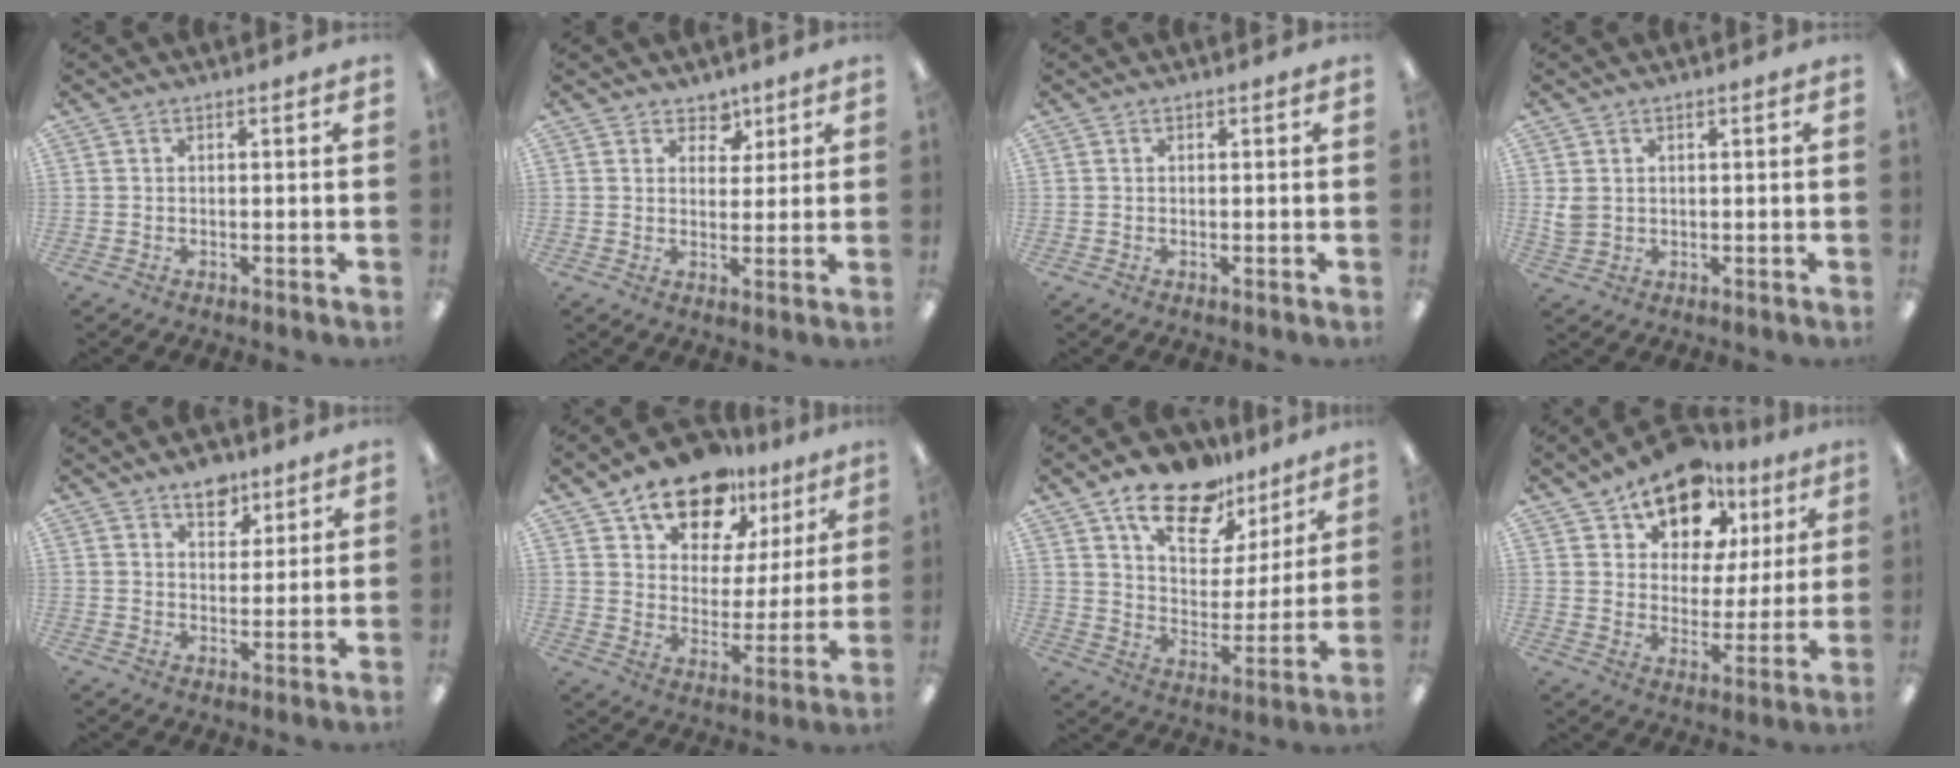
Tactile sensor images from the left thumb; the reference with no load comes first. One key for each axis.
{"total": 4.8, "fx": 3.2, "fy": 3.4, "fz": 1.0, "tx": -0.002, "ty": -0.017, "tz": 0.054}
{"total": 0.0}
{"total": 2.9, "fx": 1.0, "fy": 2.4, "fz": 1.3, "tx": -0.018, "ty": 0.000, "tz": 0.019}
{"total": 7.0, "fx": 5.1, "fy": 4.0, "fz": 2.5, "tx": -0.018, "ty": -0.028, "tz": 0.087}
{"total": 15.7, "fx": 12.1, "fy": 8.1, "fz": 5.8, "tx": -0.094, "ty": -0.077, "tz": 0.218}
{"total": 17.3, "fx": 12.1, "fy": 8.8, "fz": 8.5, "tx": -0.137, "ty": -0.068, "tz": 0.213}
{"total": 15.4, "fx": 11.5, "fy": 8.4, "fz": 5.9, "tx": -0.105, "ty": -0.070, "tz": 0.207}